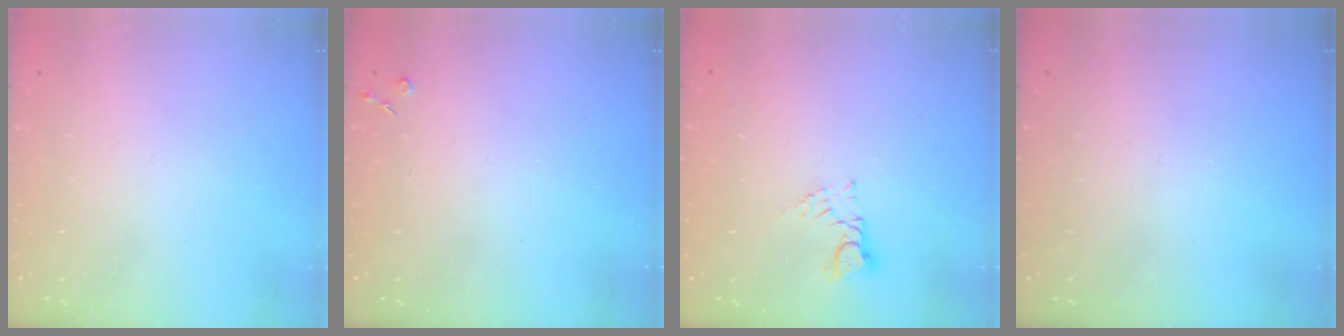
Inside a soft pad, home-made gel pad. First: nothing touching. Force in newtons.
{"total": 2.8, "press": 2.8, "slide": 0.5}
{"total": 4.0, "press": 4.0, "slide": 0.1}
{"total": 0.0}